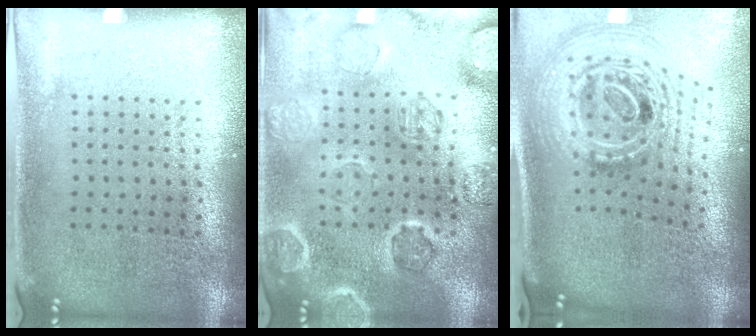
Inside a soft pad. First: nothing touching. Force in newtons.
{"total": 2.6, "press": 2.6, "slide": 0.3}
{"total": 2.9, "press": 2.0, "slide": 2.2}